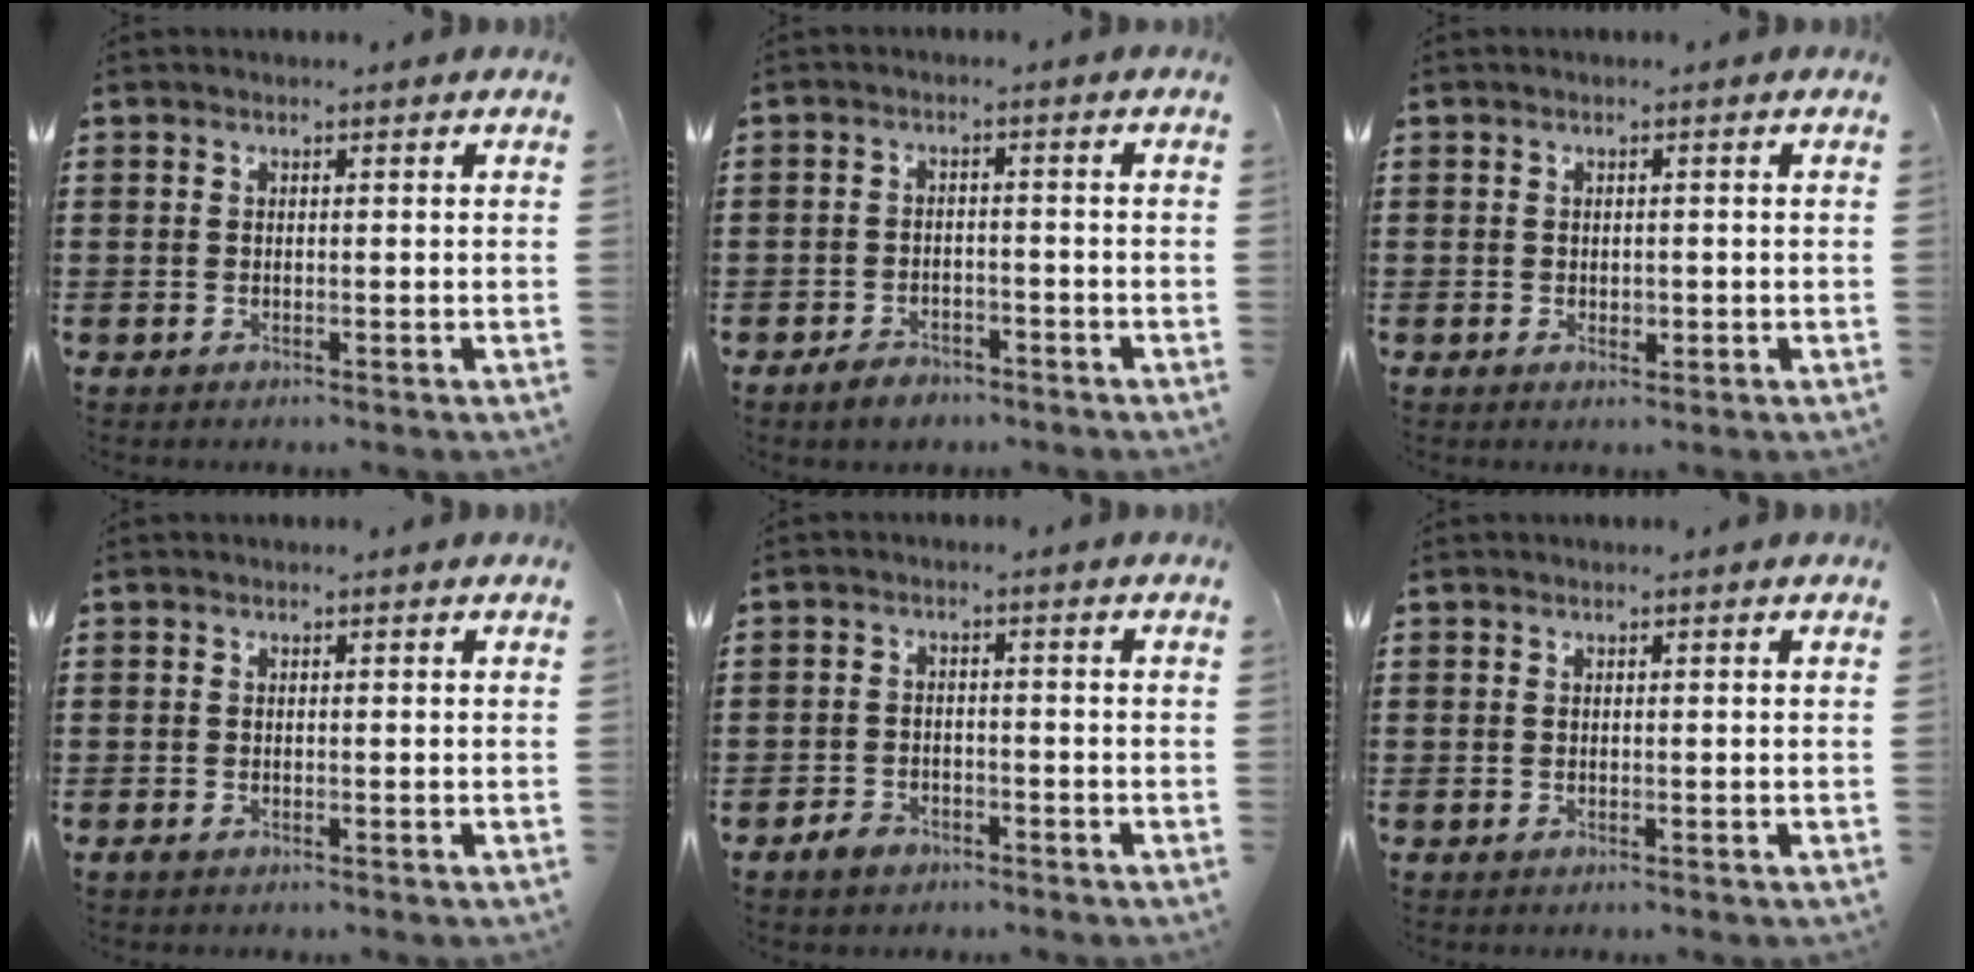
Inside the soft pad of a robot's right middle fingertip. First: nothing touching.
{"total": 2.5, "force": [-2.3, 0.9, 0.4], "torque": [-0.015, 0.003, -0.046]}
{"total": 1.0, "force": [-0.1, 0.6, 0.8], "torque": [-0.008, -0.003, -0.003]}
{"total": 0.0}
{"total": 2.4, "force": [-2.0, 1.2, 0.7], "torque": [-0.018, 0.003, -0.042]}
{"total": 0.0}